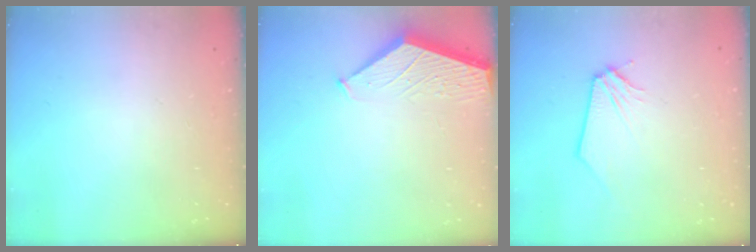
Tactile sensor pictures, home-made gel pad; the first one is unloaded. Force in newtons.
{"total": 1.8, "press": 1.8, "slide": 0.2}
{"total": 0.0}